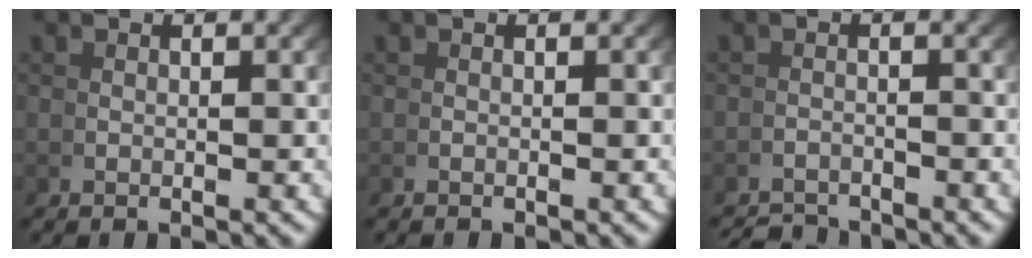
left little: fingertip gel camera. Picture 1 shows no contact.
{"total": 0.6, "force": [-0.3, -0.4, -0.3], "torque": [0.002, -0.002, -0.006]}
{"total": 3.1, "force": [-3.1, -0.3, -0.3], "torque": [0.017, -0.010, -0.051]}